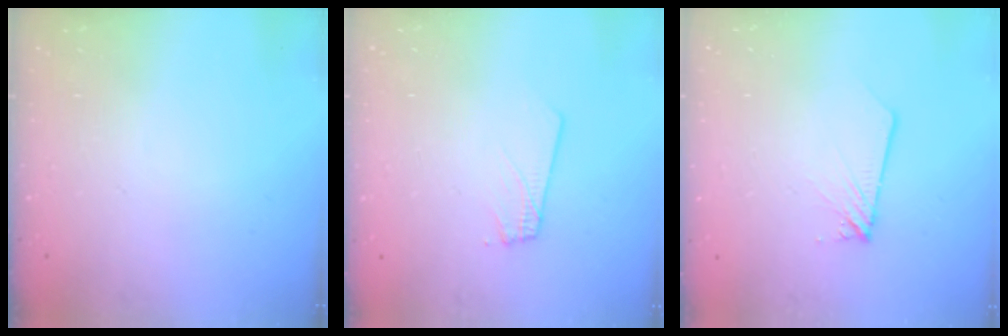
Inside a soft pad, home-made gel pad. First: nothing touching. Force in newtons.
{"total": 2.4, "press": 2.4, "slide": 0.3}
{"total": 1.8, "press": 1.8, "slide": 0.1}